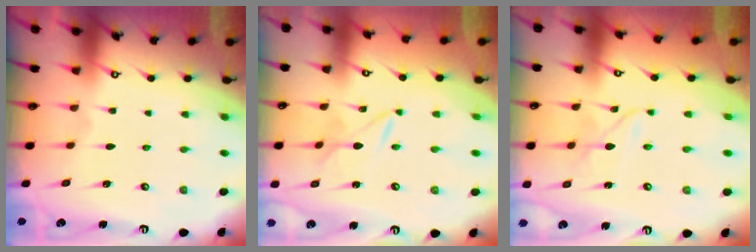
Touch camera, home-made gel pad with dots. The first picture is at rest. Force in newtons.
{"total": 2.3, "press": 2.3, "slide": 0.2}
{"total": 3.3, "press": 3.3, "slide": 0.2}